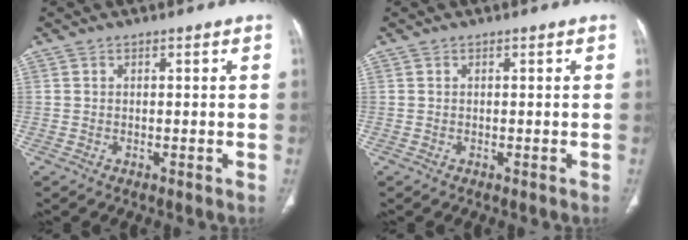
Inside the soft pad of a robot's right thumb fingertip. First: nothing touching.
{"total": 0.0}